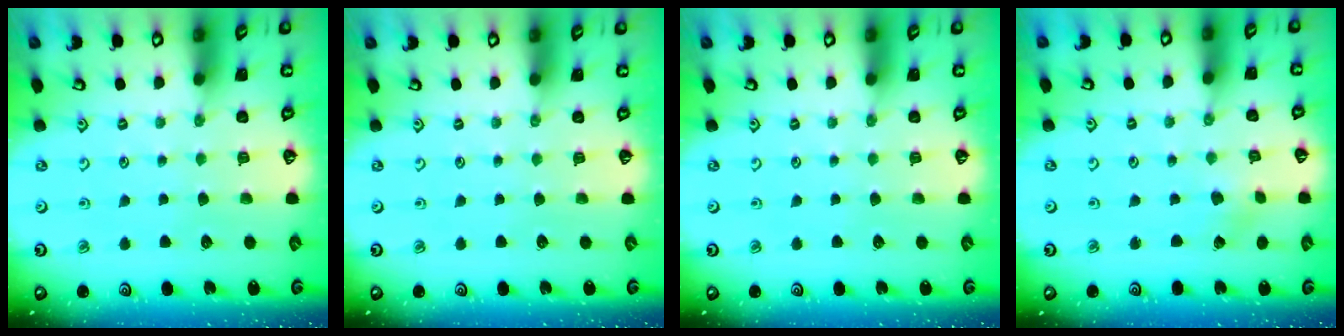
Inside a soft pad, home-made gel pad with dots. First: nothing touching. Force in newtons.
{"total": 0.0}
{"total": 0.0}
{"total": 0.5, "press": 0.5, "slide": 0.0}